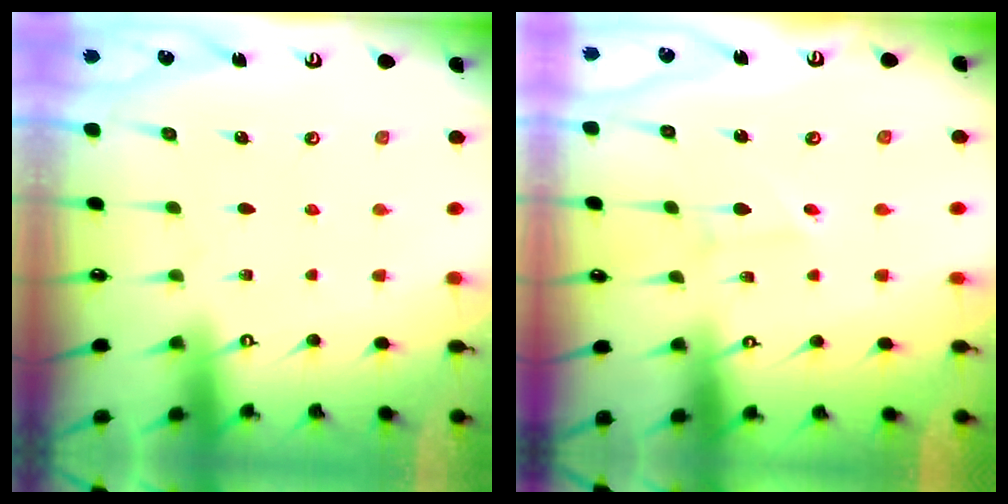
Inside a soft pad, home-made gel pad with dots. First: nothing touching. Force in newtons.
{"total": 1.9, "press": 1.9, "slide": 0.1}